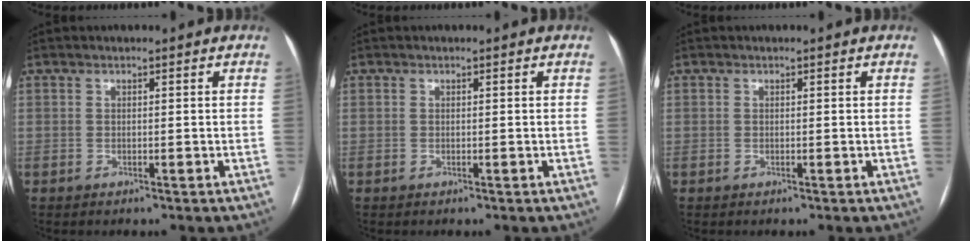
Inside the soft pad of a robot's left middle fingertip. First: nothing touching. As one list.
[{"total": 0.0}, {"total": 0.0}]